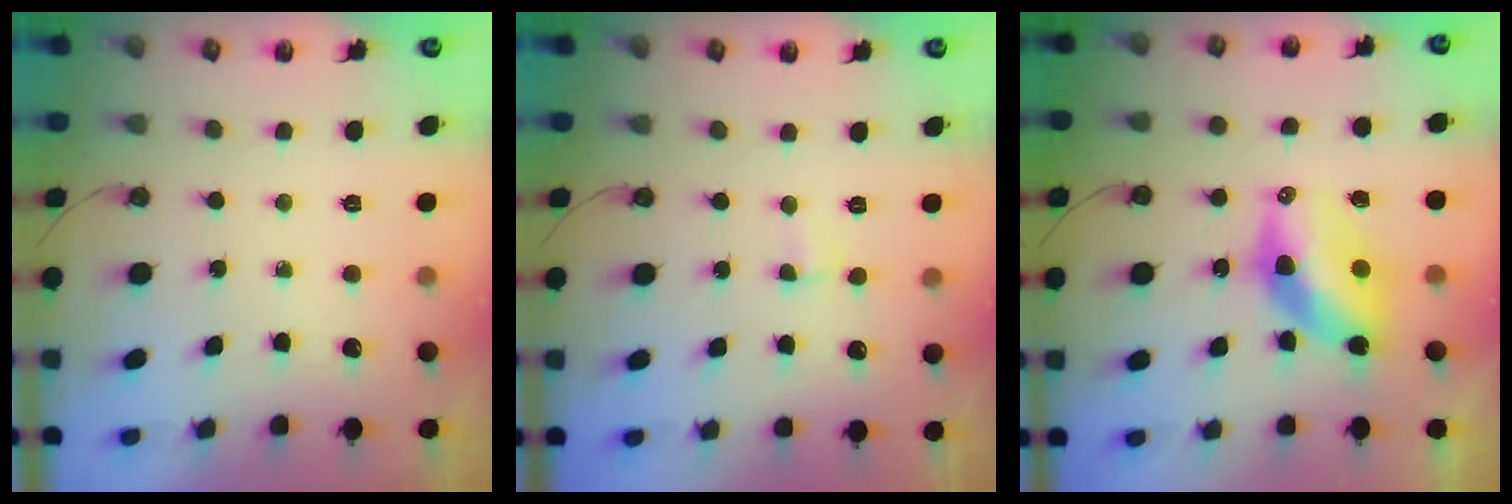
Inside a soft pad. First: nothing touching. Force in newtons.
{"total": 2.1, "press": 2.0, "slide": 0.6}
{"total": 10.5, "press": 10.5, "slide": 1.0}